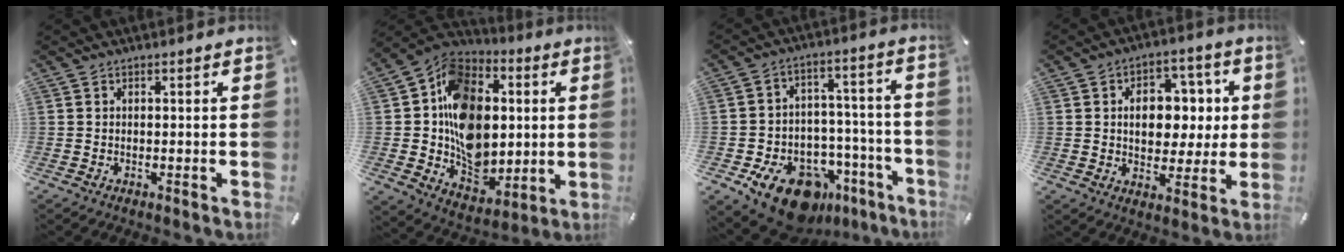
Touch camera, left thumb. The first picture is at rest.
{"total": 18.4, "force": [0.5, 15.3, 10.3], "torque": [-0.154, -0.006, 0.023]}
{"total": 17.1, "force": [-10.3, 10.5, 8.8], "torque": [-0.109, 0.072, -0.160]}
{"total": 11.2, "force": [1.2, 8.8, 6.8], "torque": [-0.090, 0.004, 0.022]}